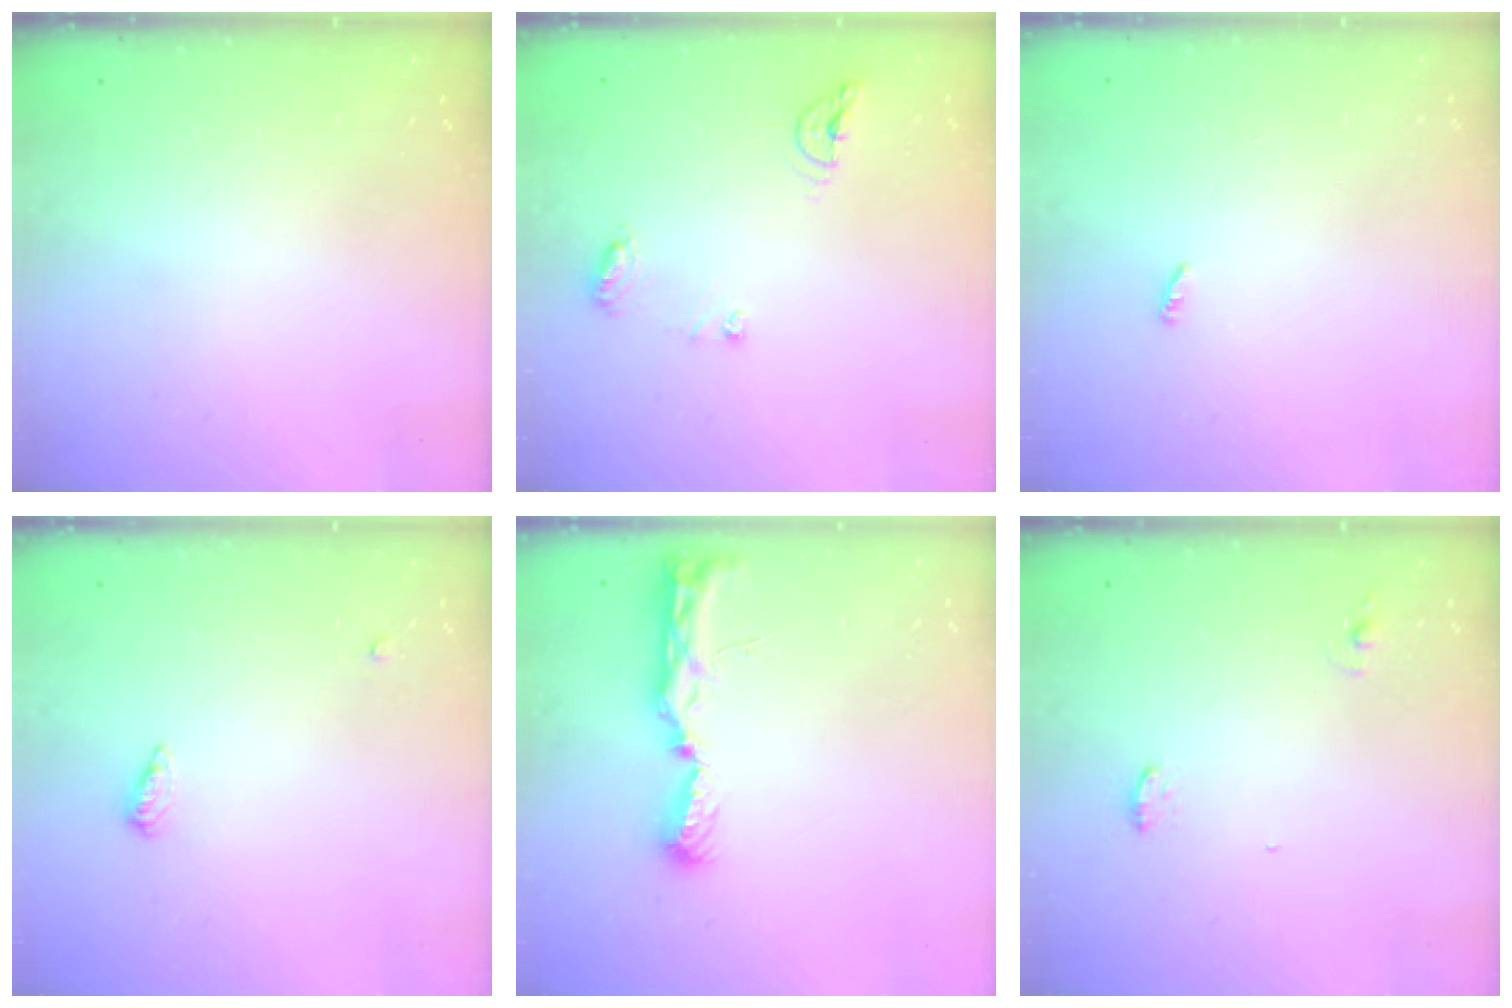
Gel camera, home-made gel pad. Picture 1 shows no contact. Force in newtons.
{"total": 7.4, "press": 7.4, "slide": 0.5}
{"total": 2.3, "press": 2.3, "slide": 0.2}
{"total": 5.5, "press": 5.4, "slide": 1.0}
{"total": 8.3, "press": 8.2, "slide": 0.8}
{"total": 5.1, "press": 4.5, "slide": 2.4}